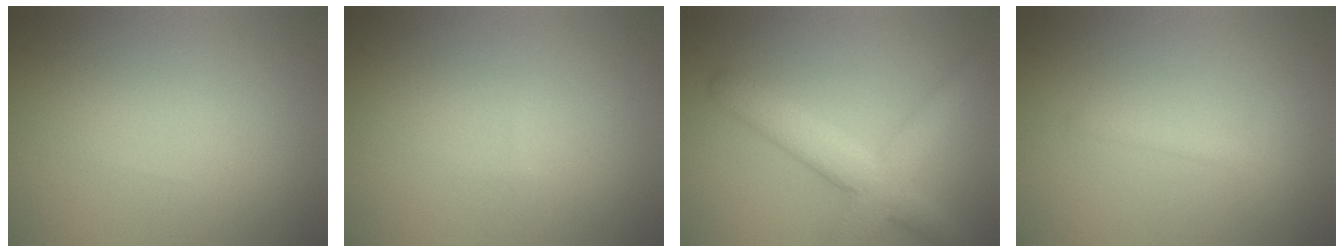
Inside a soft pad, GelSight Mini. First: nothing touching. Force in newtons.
{"total": 0.0}
{"total": 5.1, "press": 5.0, "slide": 0.3}
{"total": 1.0, "press": 1.0, "slide": 0.0}